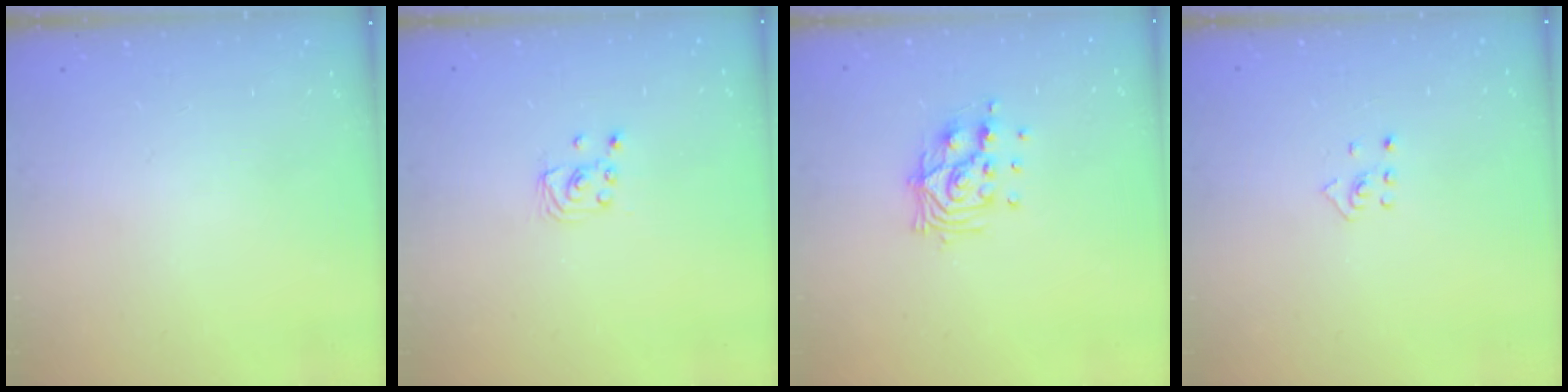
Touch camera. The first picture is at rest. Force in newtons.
{"total": 2.0, "press": 2.0, "slide": 0.2}
{"total": 11.0, "press": 11.0, "slide": 1.3}
{"total": 2.5, "press": 2.4, "slide": 0.8}